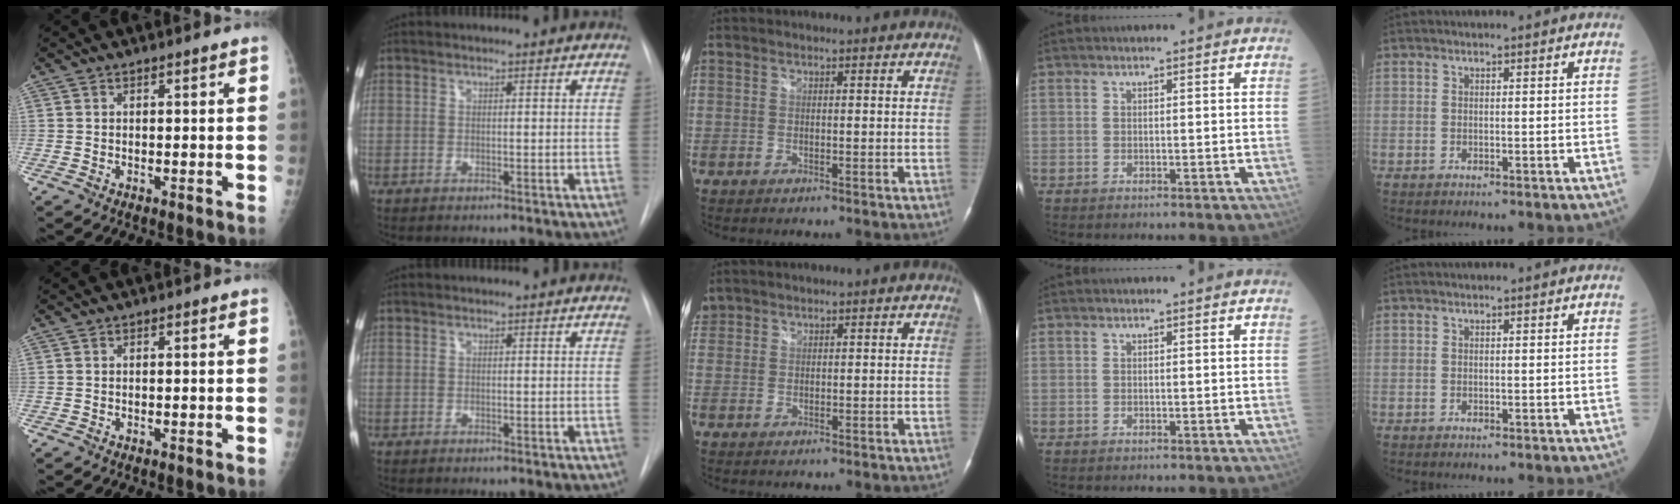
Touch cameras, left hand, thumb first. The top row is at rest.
{"middle": {"total": 2.0, "force": [1.6, 1.2, 0.0], "torque": [-0.004, 0.014, 0.032]}}